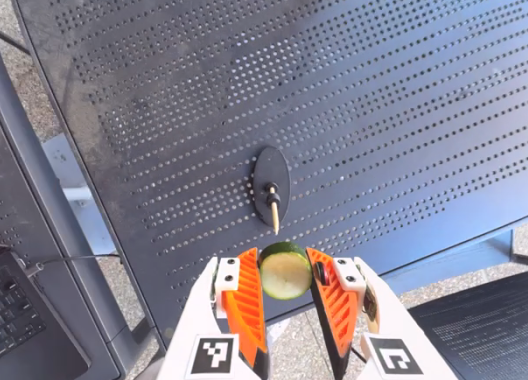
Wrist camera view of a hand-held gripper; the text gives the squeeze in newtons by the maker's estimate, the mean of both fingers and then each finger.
{"total": 10.5, "left": 9.9, "right": 11.1}